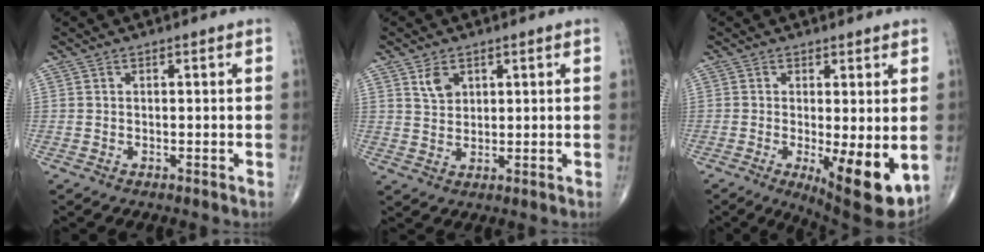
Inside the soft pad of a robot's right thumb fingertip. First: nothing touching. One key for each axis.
{"total": 3.8, "fx": 2.0, "fy": 2.5, "fz": 2.0, "tx": -0.024, "ty": -0.012, "tz": 0.042}
{"total": 10.8, "fx": -2.0, "fy": 3.2, "fz": 10.1, "tx": -0.143, "ty": -0.027, "tz": -0.021}